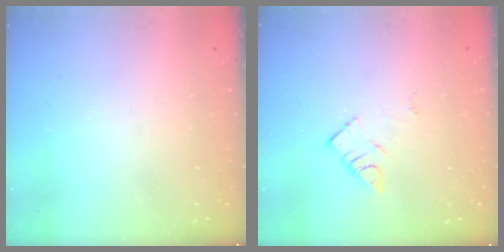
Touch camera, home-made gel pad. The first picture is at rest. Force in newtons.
{"total": 5.3, "press": 5.3, "slide": 0.2}